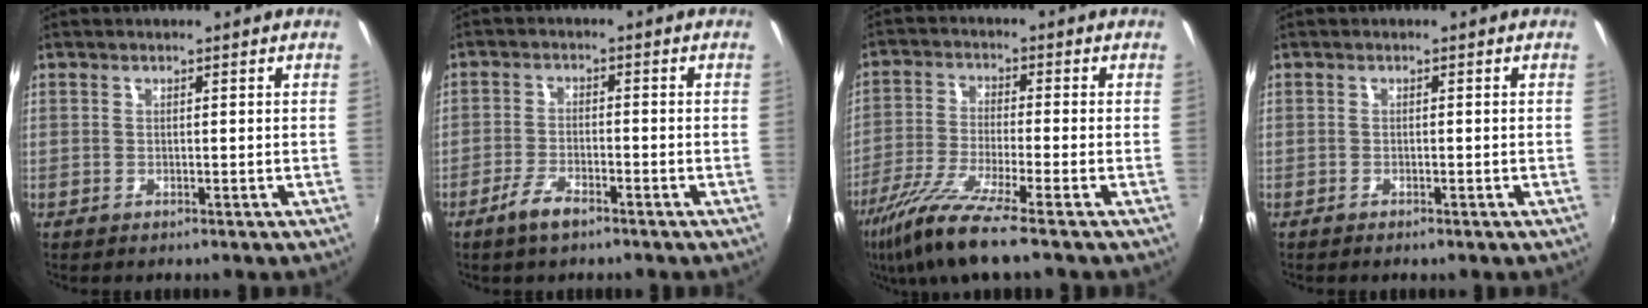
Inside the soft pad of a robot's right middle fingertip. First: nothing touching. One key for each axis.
{"total": 4.5, "fx": -3.2, "fy": 1.2, "fz": 2.9, "tx": -0.072, "ty": -0.003, "tz": -0.061}
{"total": 11.6, "fx": -8.3, "fy": 0.0, "fz": 8.1, "tx": -0.174, "ty": -0.034, "tz": -0.155}
{"total": 0.7, "fx": -0.6, "fy": 0.1, "fz": 0.4, "tx": -0.009, "ty": -0.001, "tz": -0.010}